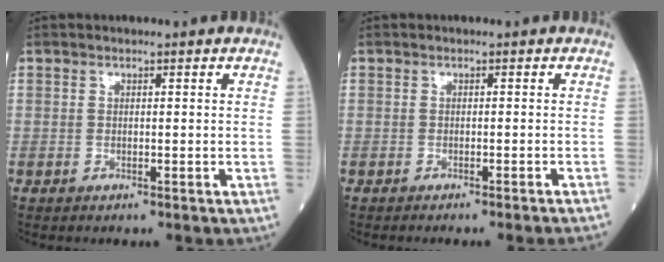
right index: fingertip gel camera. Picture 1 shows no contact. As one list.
[{"total": 4.4, "force": [-3.9, -1.1, 1.8], "torque": [-0.010, -0.004, -0.047]}]